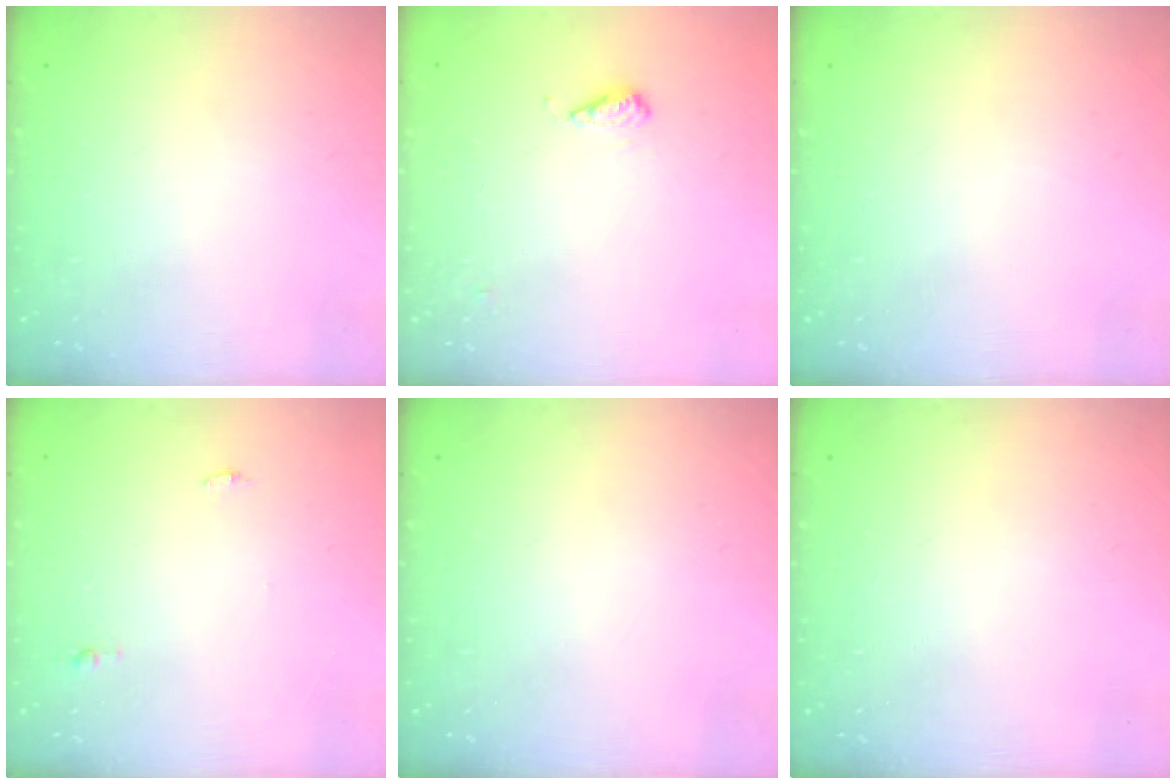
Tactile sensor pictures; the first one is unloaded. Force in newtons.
{"total": 8.3, "press": 8.3, "slide": 0.9}
{"total": 0.0}
{"total": 3.7, "press": 3.3, "slide": 1.7}
{"total": 0.0}
{"total": 0.0}